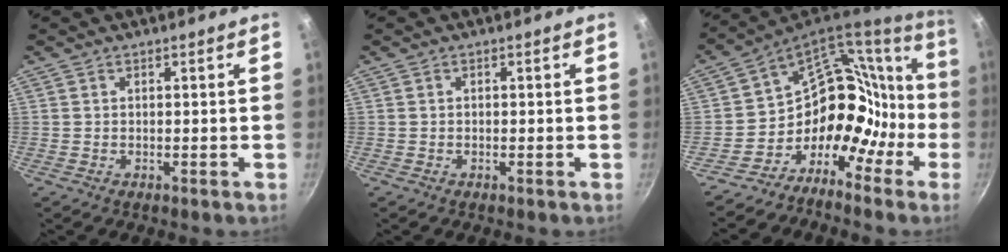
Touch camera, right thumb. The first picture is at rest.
{"total": 0.0}
{"total": 17.8, "force": [-8.1, 14.4, 6.5], "torque": [-0.021, 0.133, -0.142]}